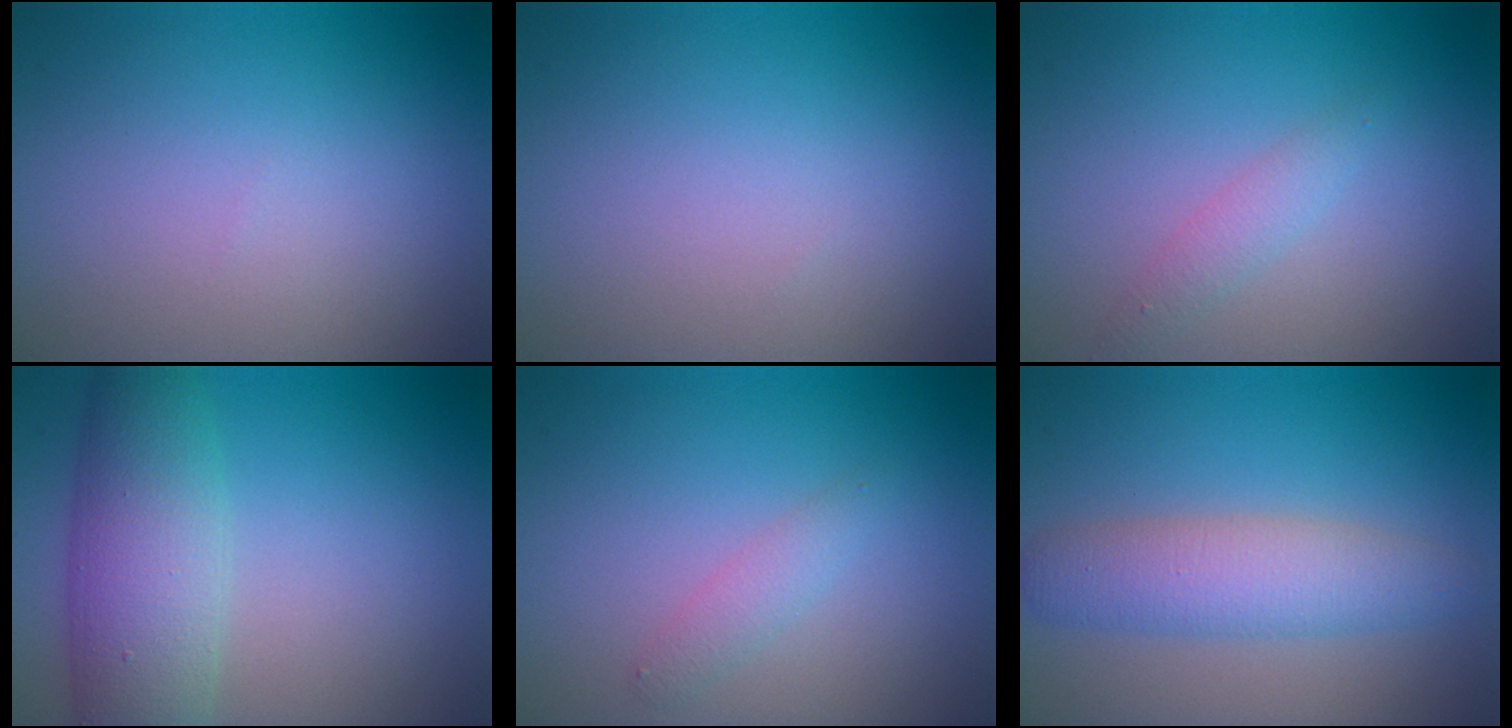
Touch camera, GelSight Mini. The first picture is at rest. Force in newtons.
{"total": 0.0}
{"total": 1.4, "press": 1.4, "slide": 0.0}
{"total": 7.1, "press": 7.1, "slide": 0.2}
{"total": 1.3, "press": 1.3, "slide": 0.0}
{"total": 4.3, "press": 4.3, "slide": 0.0}